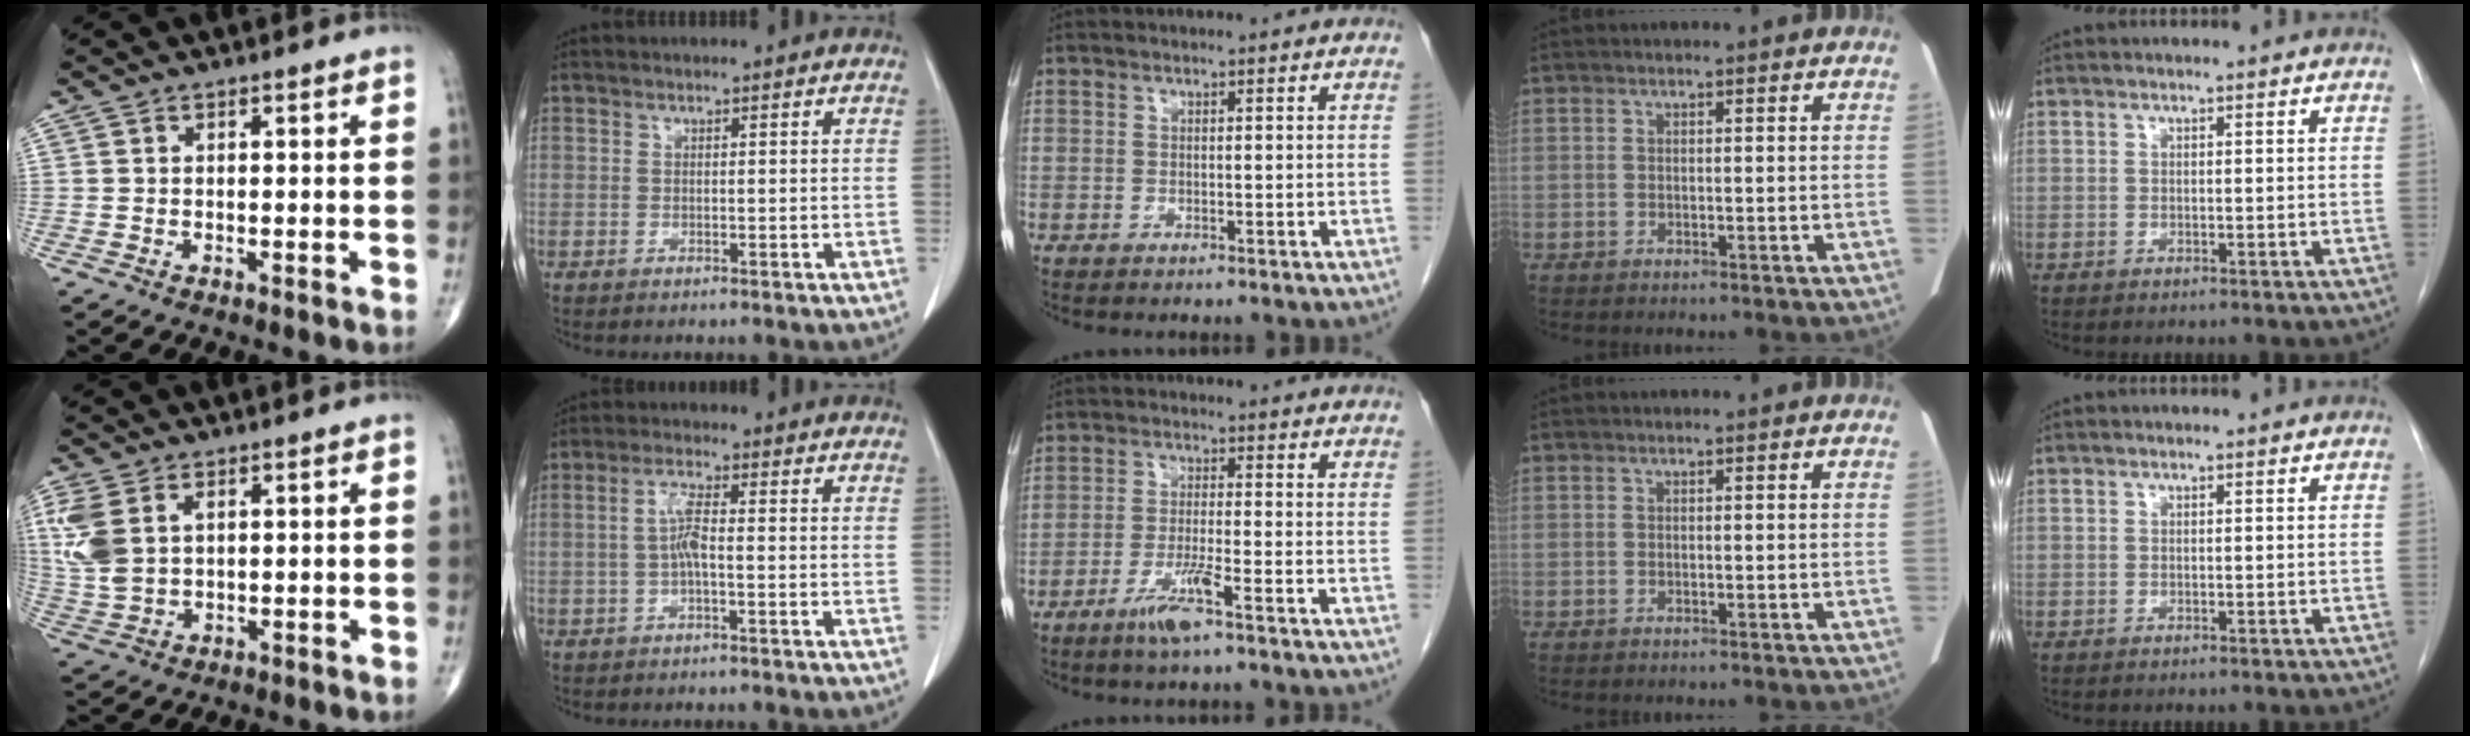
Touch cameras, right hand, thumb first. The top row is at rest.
{"thumb": {"total": 8.5, "force": [2.5, 5.2, 6.2], "torque": [-0.156, 0.004, 0.059]}, "index": {"total": 3.6, "force": [-0.4, 0.4, 3.5], "torque": [-0.072, 0.007, -0.008]}, "middle": {"total": 5.1, "force": [-3.2, -0.2, 4.0], "torque": [-0.079, -0.009, -0.064]}}